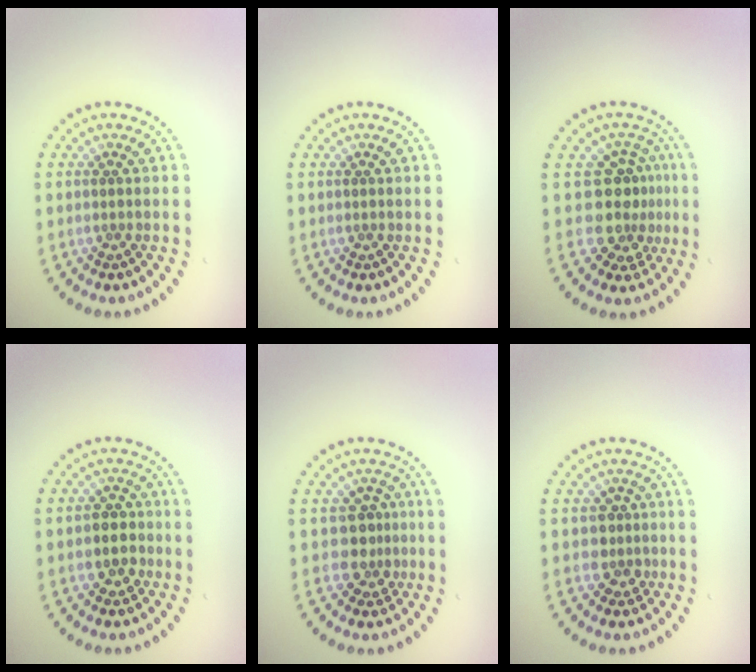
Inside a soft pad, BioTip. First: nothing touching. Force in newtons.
{"total": 0.0}
{"total": 4.0, "press": 2.9, "slide": 2.7}
{"total": 2.7, "press": 2.5, "slide": 0.8}
{"total": 2.5, "press": 1.9, "slide": 1.6}
{"total": 1.9, "press": 1.4, "slide": 1.3}